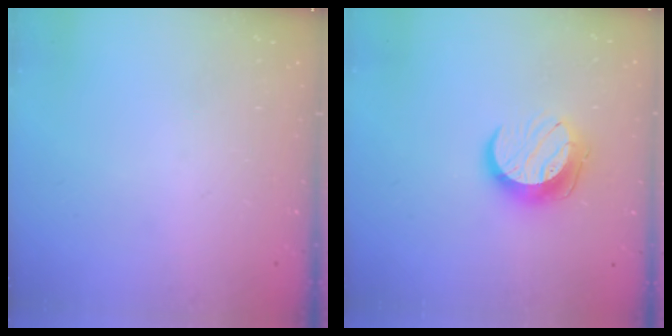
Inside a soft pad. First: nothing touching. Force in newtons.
{"total": 11.3, "press": 11.2, "slide": 0.7}